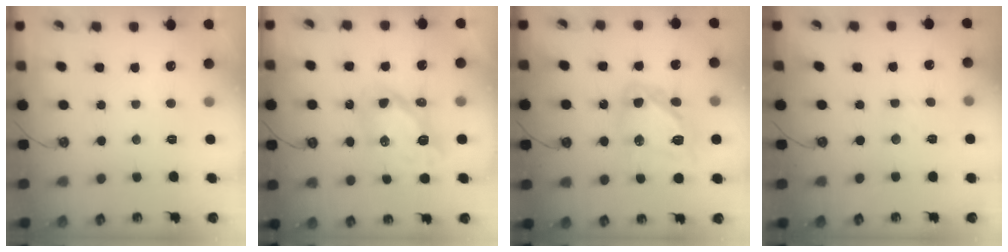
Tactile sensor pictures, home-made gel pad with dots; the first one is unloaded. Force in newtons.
{"total": 9.9, "press": 9.8, "slide": 1.0}
{"total": 15.3, "press": 15.3, "slide": 1.3}
{"total": 2.9, "press": 2.8, "slide": 0.5}